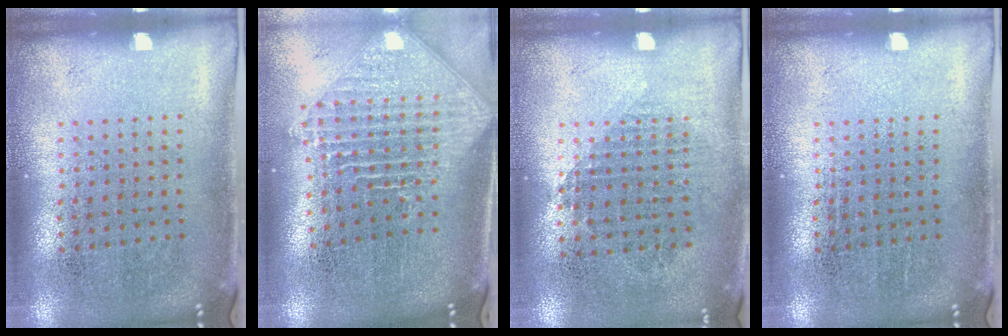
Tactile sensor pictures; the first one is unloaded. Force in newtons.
{"total": 2.4, "press": 1.8, "slide": 1.6}
{"total": 0.9, "press": 0.8, "slide": 0.4}
{"total": 0.0}